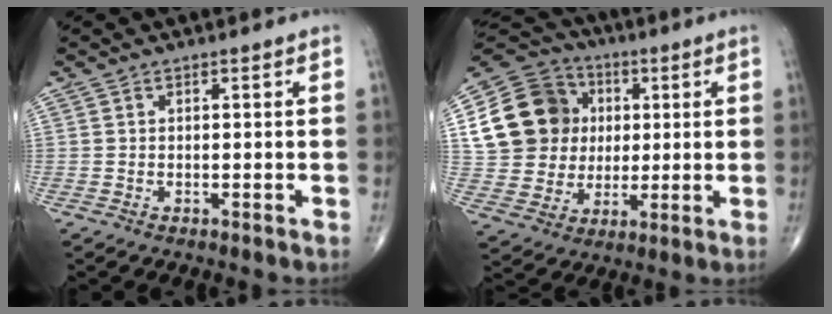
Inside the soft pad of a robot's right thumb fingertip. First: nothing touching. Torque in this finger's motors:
{"motor_torque": [1.03, 2.67, 0.43, -0.20, 0.08]}